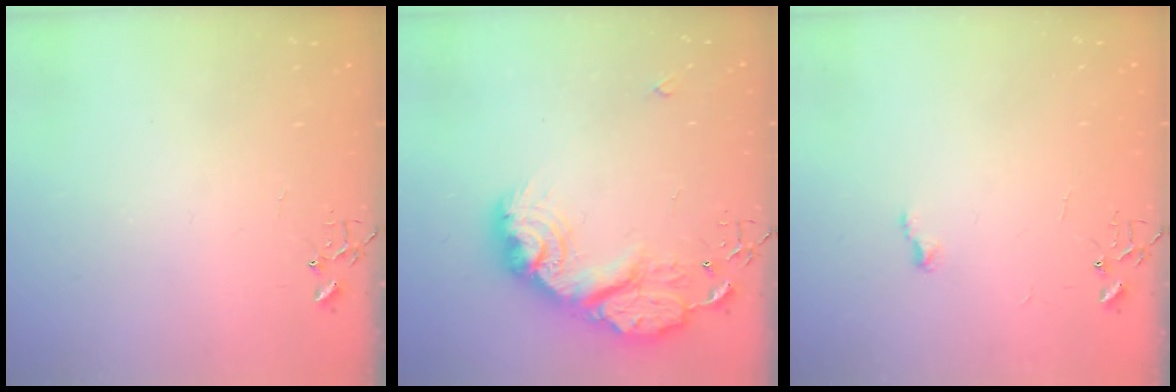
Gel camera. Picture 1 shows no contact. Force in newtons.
{"total": 22.6, "press": 22.5, "slide": 1.9}
{"total": 4.7, "press": 4.7, "slide": 0.7}